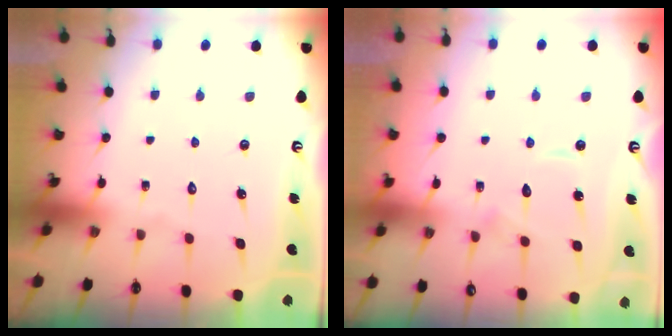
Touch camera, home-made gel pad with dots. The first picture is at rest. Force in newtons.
{"total": 6.3, "press": 6.3, "slide": 0.6}